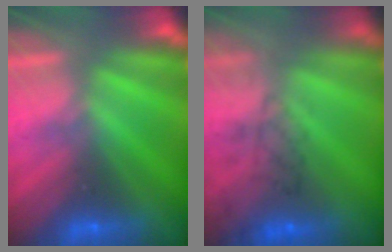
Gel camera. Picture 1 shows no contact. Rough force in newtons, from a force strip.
{"total": 3.7}